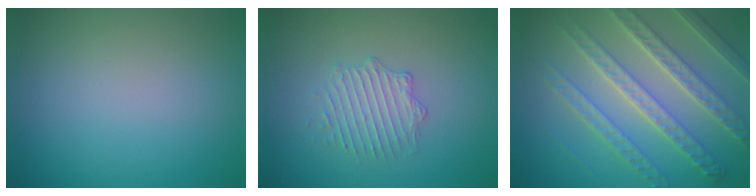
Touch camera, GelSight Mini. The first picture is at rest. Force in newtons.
{"total": 1.9, "press": 1.4, "slide": 1.4}
{"total": 6.2, "press": 5.6, "slide": 2.7}